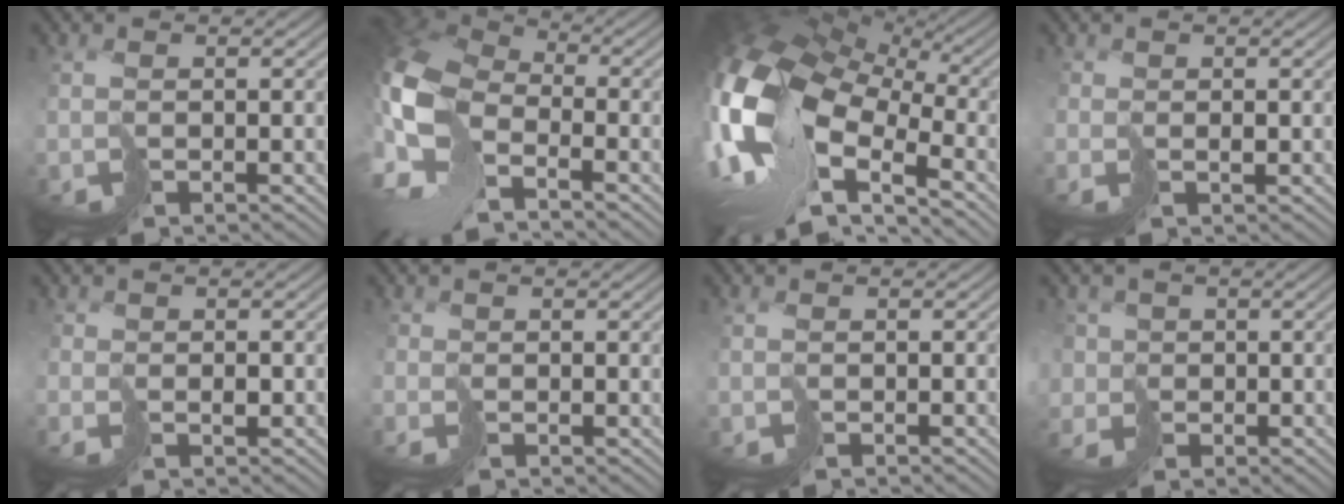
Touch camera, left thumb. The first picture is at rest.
{"total": 13.2, "force": [-4.8, 7.8, 9.6], "torque": [-0.264, -0.018, -0.087]}
{"total": 18.1, "force": [-2.2, 10.7, 14.5], "torque": [-0.326, -0.019, -0.035]}
{"total": 0.9, "force": [0.6, 0.0, -0.7], "torque": [0.018, 0.001, 0.017]}
{"total": 0.8, "force": [0.5, 0.2, -0.7], "torque": [0.018, 0.001, 0.012]}
{"total": 1.2, "force": [0.5, -0.3, -1.1], "torque": [0.026, 0.002, 0.011]}
{"total": 0.0}
{"total": 5.0, "force": [-2.6, 3.9, 1.7], "torque": [-0.042, -0.014, -0.059]}